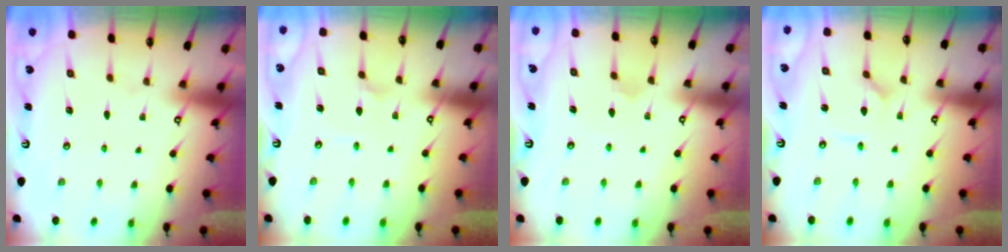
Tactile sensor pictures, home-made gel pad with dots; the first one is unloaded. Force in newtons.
{"total": 1.8, "press": 1.8, "slide": 0.1}
{"total": 5.3, "press": 5.3, "slide": 0.5}
{"total": 0.9, "press": 0.9, "slide": 0.0}